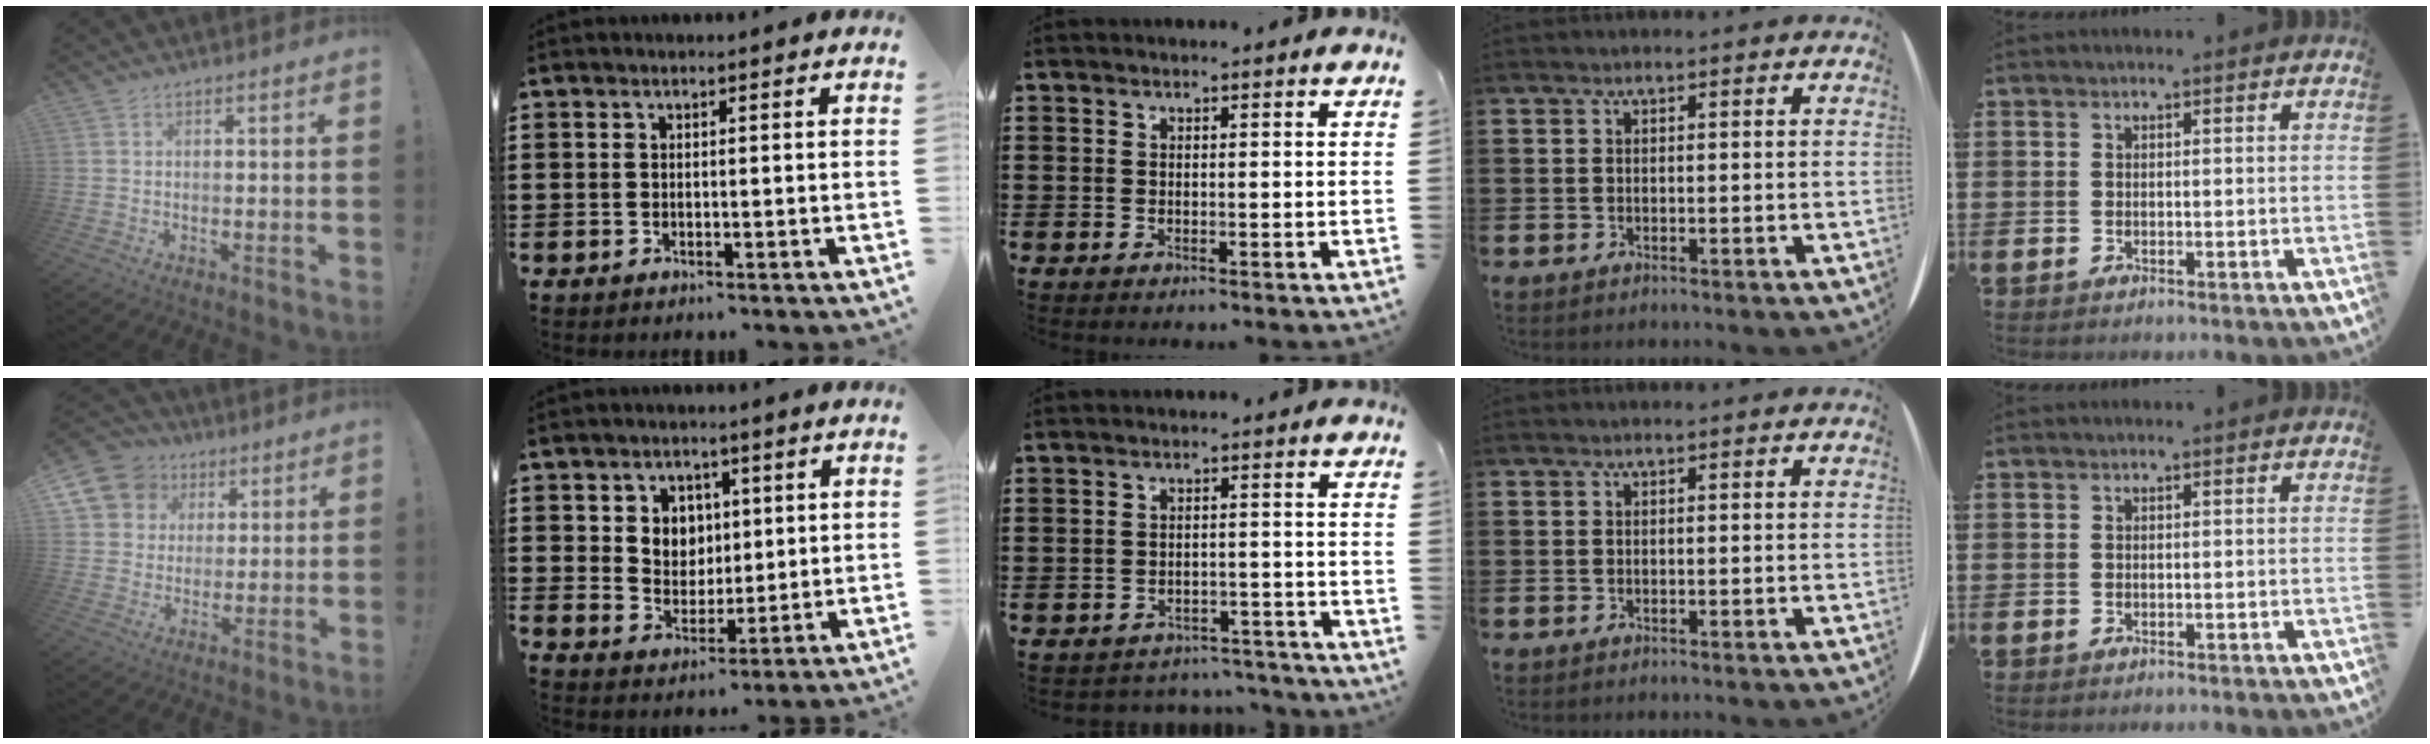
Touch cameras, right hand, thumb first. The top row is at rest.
{"thumb": {"total": 12.0, "force": [4.8, 10.3, 3.9], "torque": [-0.054, -0.024, 0.099]}, "index": {"total": 4.6, "force": [1.8, 4.1, 1.1], "torque": [-0.034, 0.008, 0.031]}, "middle": {"total": 3.0, "force": [-2.9, 0.4, -0.1], "torque": [-0.006, 0.000, -0.064]}}